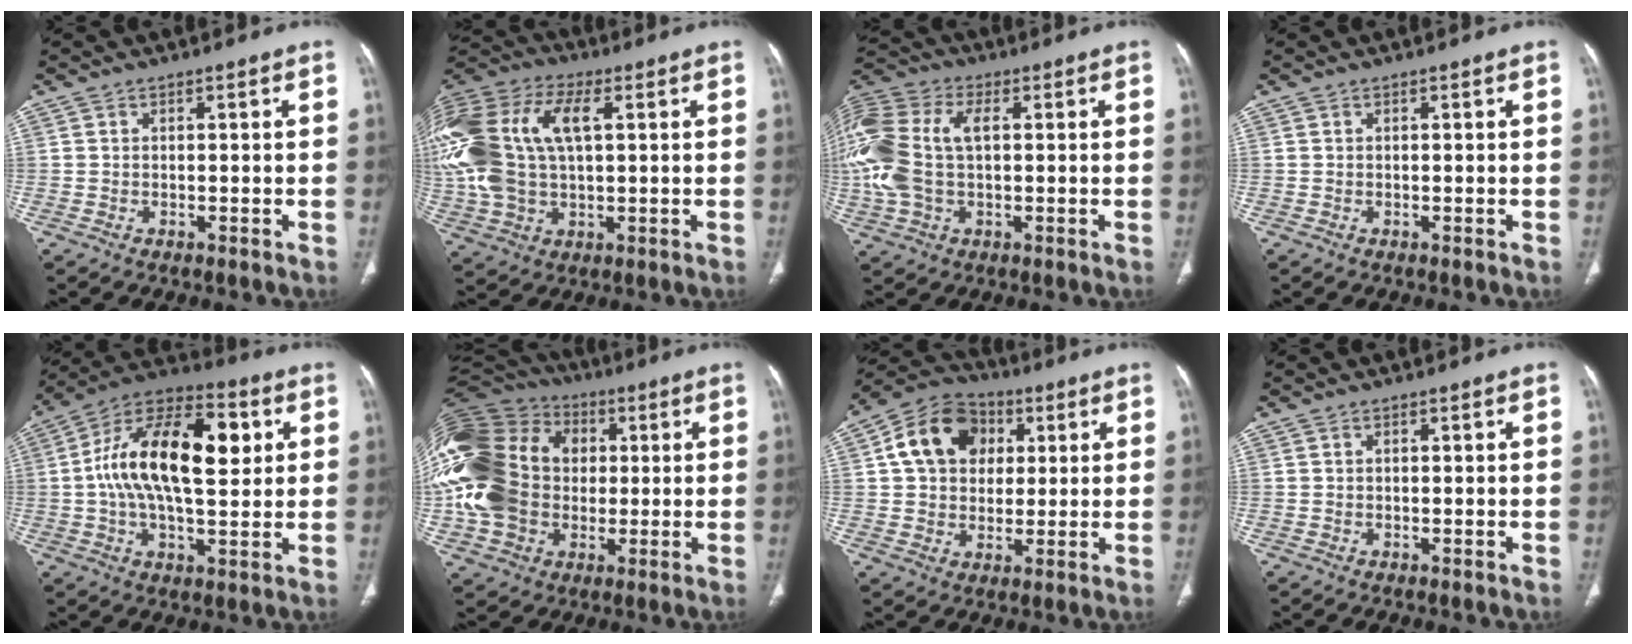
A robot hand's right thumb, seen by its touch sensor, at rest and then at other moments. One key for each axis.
{"total": 22.9, "fx": 4.5, "fy": 12.7, "fz": 18.6, "tx": -0.438, "ty": 0.023, "tz": 0.083}
{"total": 17.0, "fx": 1.5, "fy": 10.0, "fz": 13.7, "tx": -0.343, "ty": 0.023, "tz": 0.030}
{"total": 0.0}
{"total": 21.6, "fx": 3.6, "fy": 10.5, "fz": 18.5, "tx": -0.303, "ty": 0.020, "tz": 0.047}
{"total": 28.7, "fx": 1.4, "fy": 22.3, "fz": 18.1, "tx": -0.419, "ty": 0.052, "tz": 0.036}
{"total": 13.8, "fx": 3.5, "fy": 10.8, "fz": 7.7, "tx": -0.109, "ty": 0.008, "tz": 0.049}
{"total": 0.0}